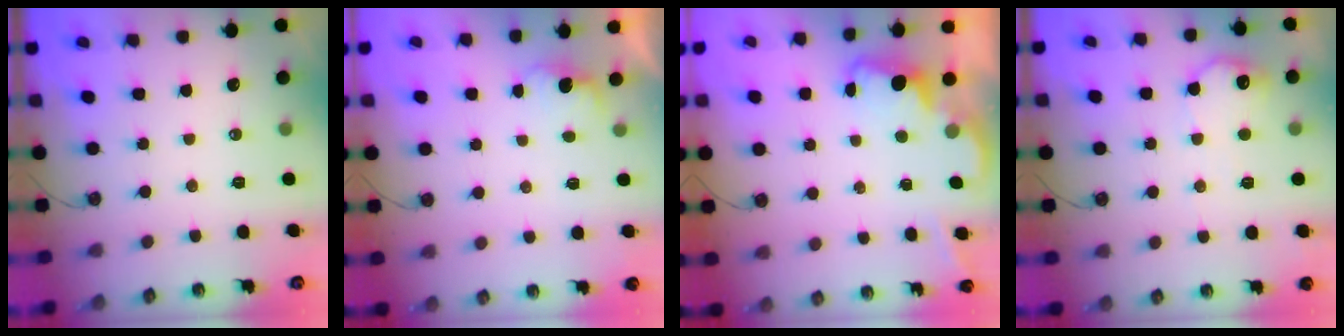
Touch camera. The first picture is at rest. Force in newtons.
{"total": 1.8, "press": 1.6, "slide": 0.8}
{"total": 2.1, "press": 2.1, "slide": 0.5}
{"total": 11.1, "press": 11.1, "slide": 0.4}